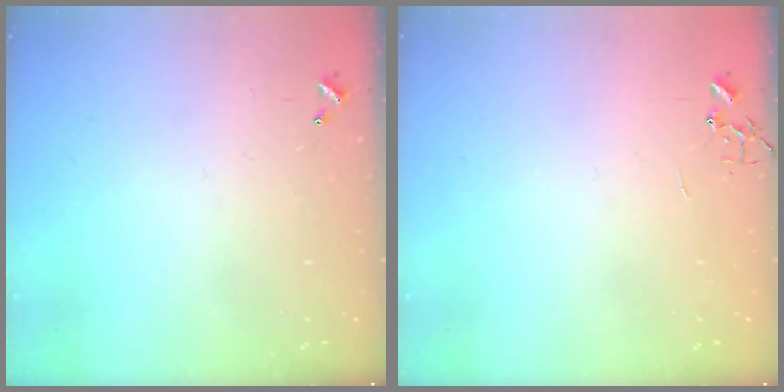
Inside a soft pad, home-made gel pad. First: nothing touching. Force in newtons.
{"total": 0.0}